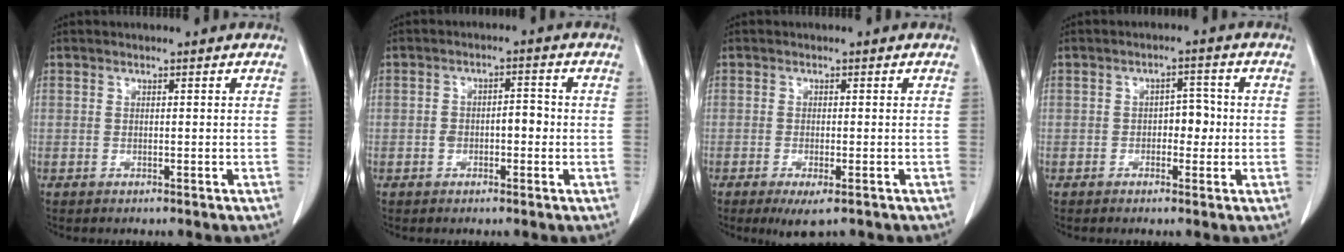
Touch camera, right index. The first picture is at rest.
{"total": 3.7, "force": [-0.6, 1.9, 3.1], "torque": [-0.052, 0.018, -0.008]}
{"total": 3.9, "force": [-2.4, 0.9, 2.9], "torque": [-0.043, -0.009, -0.034]}
{"total": 3.4, "force": [-0.4, 2.0, 2.7], "torque": [-0.030, 0.009, -0.006]}